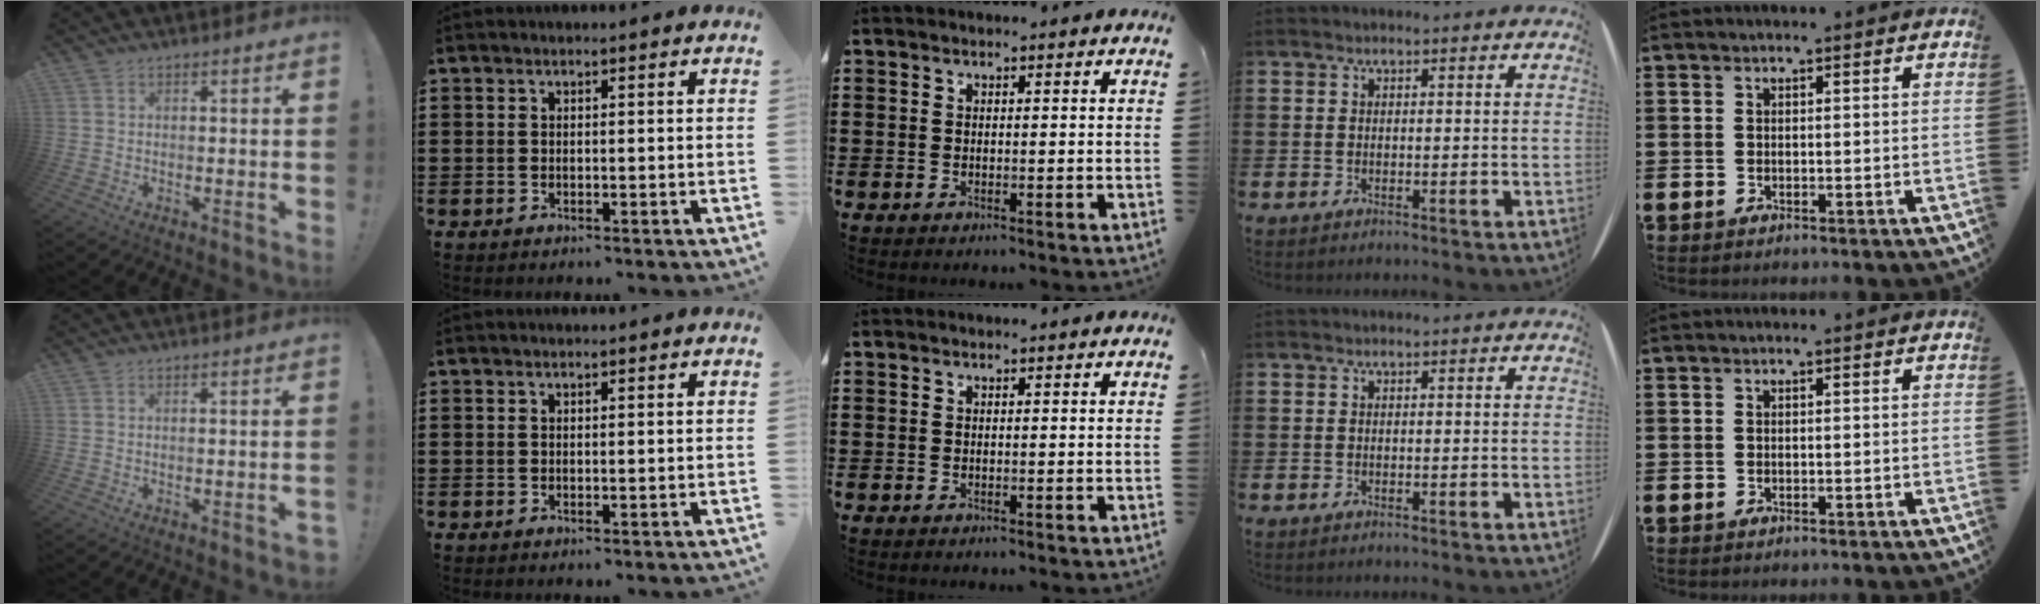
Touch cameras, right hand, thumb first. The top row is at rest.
{"thumb": {"total": 1.2, "force": [-0.9, -0.1, 0.8], "torque": [-0.020, 0.003, -0.014]}}